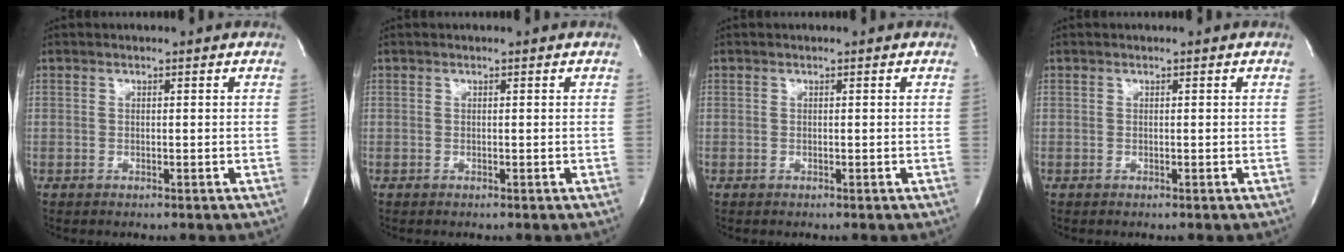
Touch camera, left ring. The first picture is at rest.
{"total": 0.0}
{"total": 0.0}
{"total": 0.0}